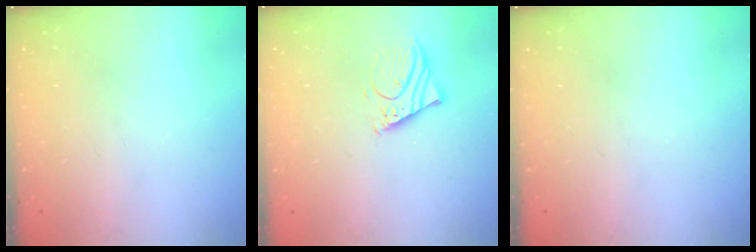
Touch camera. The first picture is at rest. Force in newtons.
{"total": 5.4, "press": 5.4, "slide": 0.6}
{"total": 0.0}